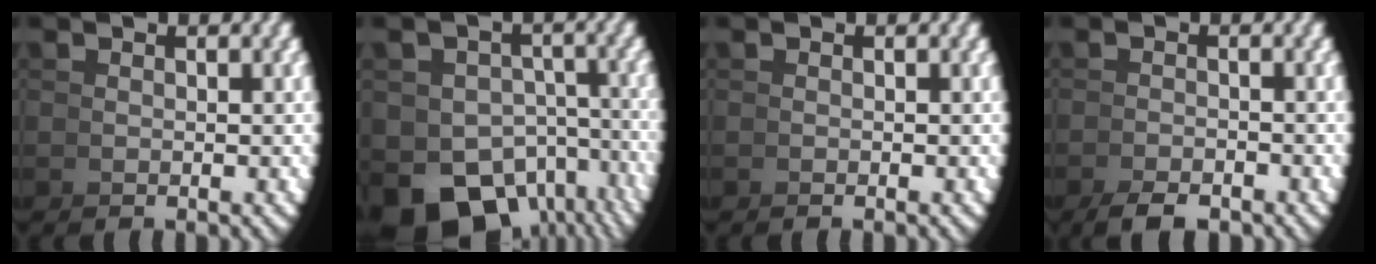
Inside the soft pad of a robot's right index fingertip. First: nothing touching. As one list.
[{"total": 12.9, "force": [-6.0, 9.4, 6.4], "torque": [-0.133, -0.065, -0.078]}, {"total": 0.0}, {"total": 1.9, "force": [-1.9, 0.0, 0.3], "torque": [0.009, -0.005, -0.031]}]